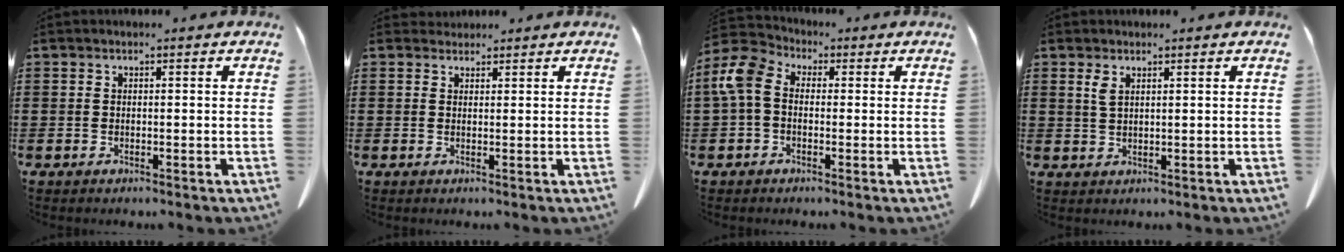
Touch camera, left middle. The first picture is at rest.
{"total": 1.5, "force": [1.4, 0.7, 0.1], "torque": [-0.005, 0.004, 0.027]}
{"total": 6.0, "force": [0.3, 4.0, 4.5], "torque": [-0.134, 0.000, -0.008]}
{"total": 2.0, "force": [1.2, 0.6, 1.5], "torque": [-0.034, 0.003, 0.021]}